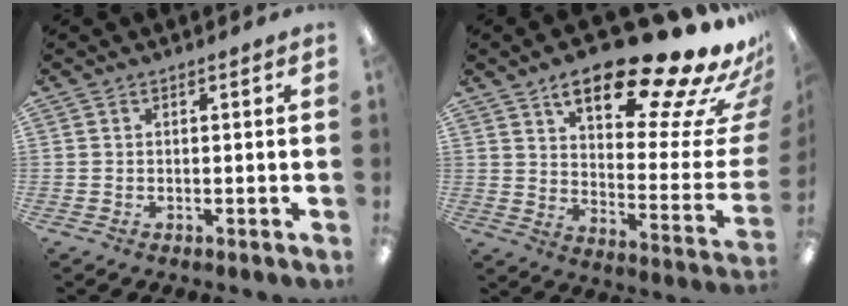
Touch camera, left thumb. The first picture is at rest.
{"total": 25.4, "force": [18.1, 6.8, 16.4], "torque": [-0.219, -0.133, 0.284]}